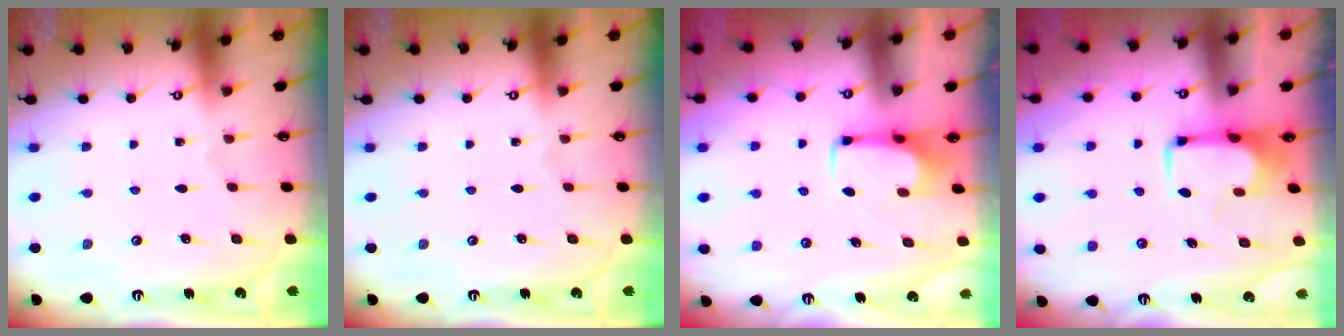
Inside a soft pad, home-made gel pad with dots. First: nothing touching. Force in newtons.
{"total": 0.0}
{"total": 1.6, "press": 1.5, "slide": 0.5}
{"total": 1.8, "press": 1.7, "slide": 0.5}